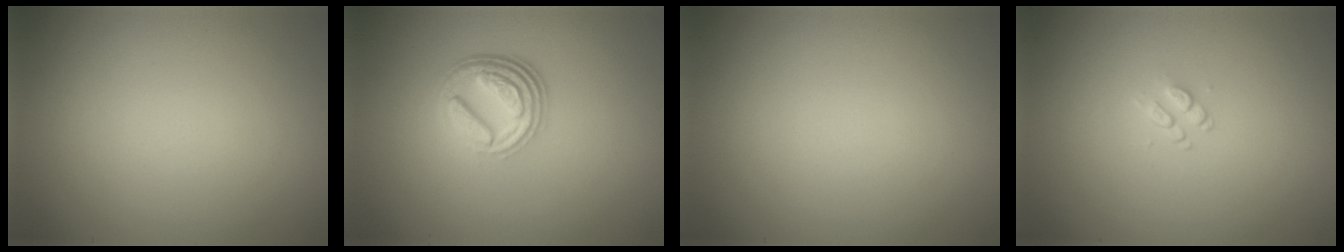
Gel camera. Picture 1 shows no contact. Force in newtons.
{"total": 4.8, "press": 3.5, "slide": 3.4}
{"total": 0.0}
{"total": 1.1, "press": 0.7, "slide": 0.8}